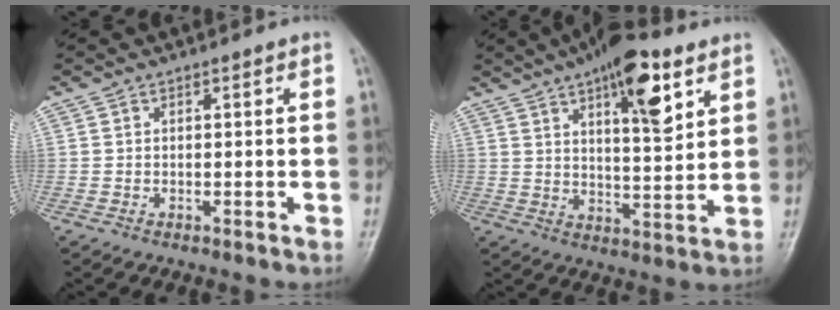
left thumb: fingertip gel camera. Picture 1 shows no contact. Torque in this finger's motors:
{"motor_torque": [1.86, 1.77, 1.76, -0.99, 0.09]}